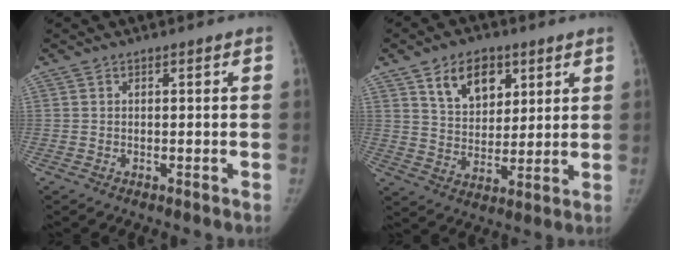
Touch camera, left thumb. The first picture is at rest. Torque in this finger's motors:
{"motor_torque": [0.52, 0.48, -0.02, -0.05, 0.13]}